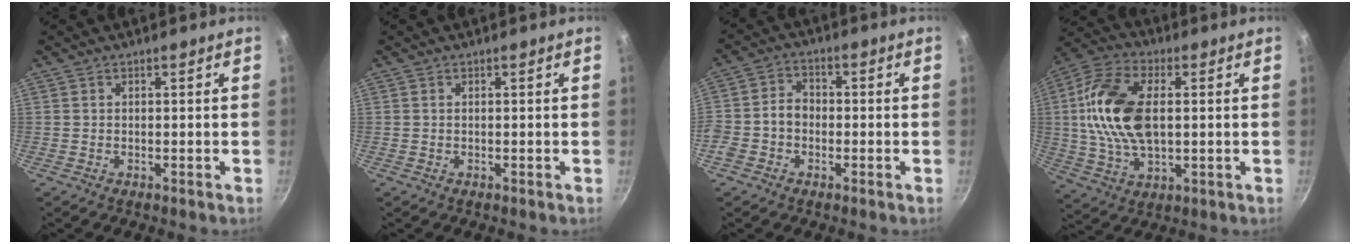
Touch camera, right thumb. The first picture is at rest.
{"total": 0.0}
{"total": 5.5, "force": [-1.5, 4.4, 2.8], "torque": [-0.033, 0.023, -0.040]}
{"total": 17.1, "force": [1.8, 9.7, 13.9], "torque": [-0.261, 0.010, 0.026]}